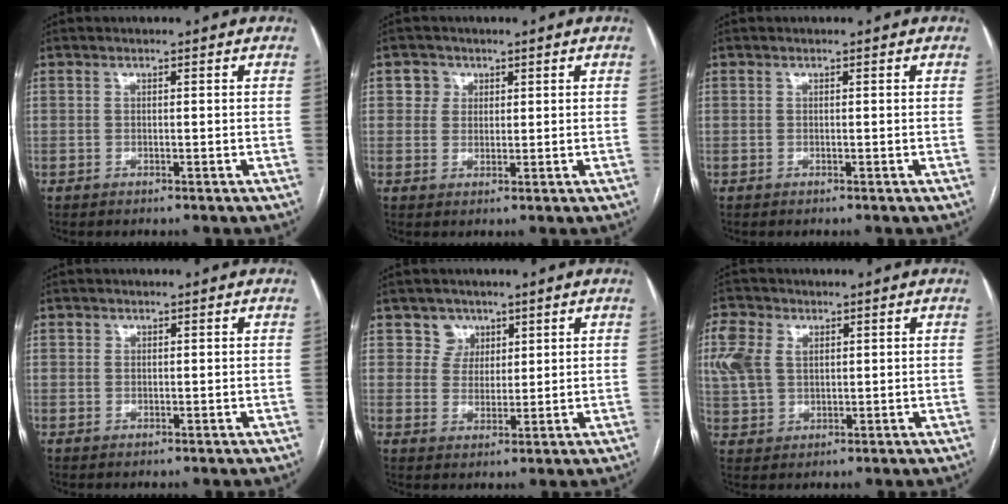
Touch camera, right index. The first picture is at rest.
{"total": 2.7, "force": [1.1, 2.4, 0.0], "torque": [0.009, 0.003, 0.013]}
{"total": 0.0}
{"total": 0.6, "force": [0.3, 0.5, 0.0], "torque": [0.006, 0.002, 0.002]}
{"total": 3.8, "force": [2.3, 3.1, -0.3], "torque": [0.012, 0.003, 0.038]}
{"total": 7.4, "force": [2.9, 5.1, 4.5], "torque": [-0.131, 0.020, 0.058]}